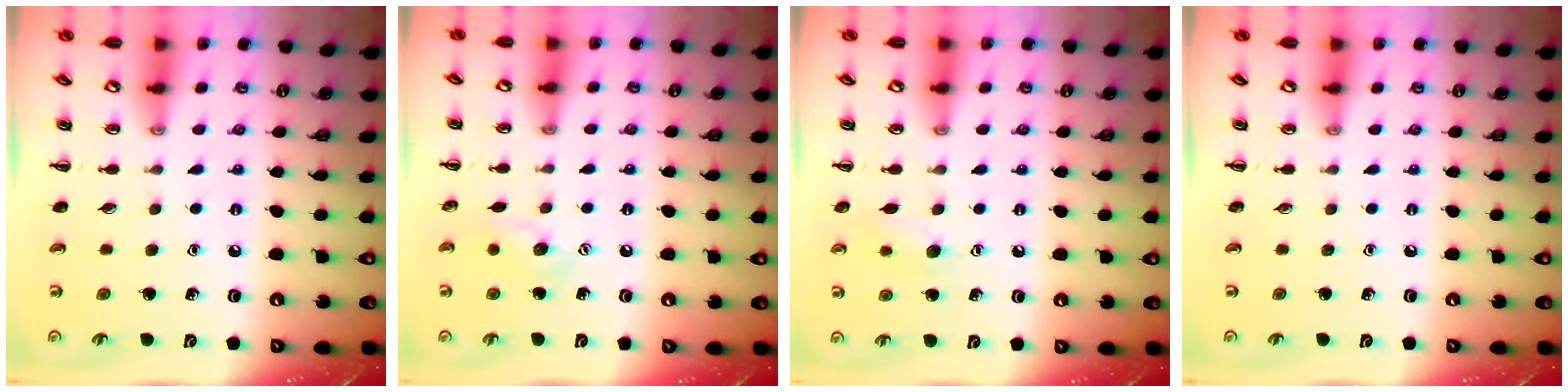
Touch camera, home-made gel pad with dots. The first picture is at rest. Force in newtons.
{"total": 7.7, "press": 7.7, "slide": 1.1}
{"total": 6.6, "press": 6.5, "slide": 1.5}
{"total": 0.0}